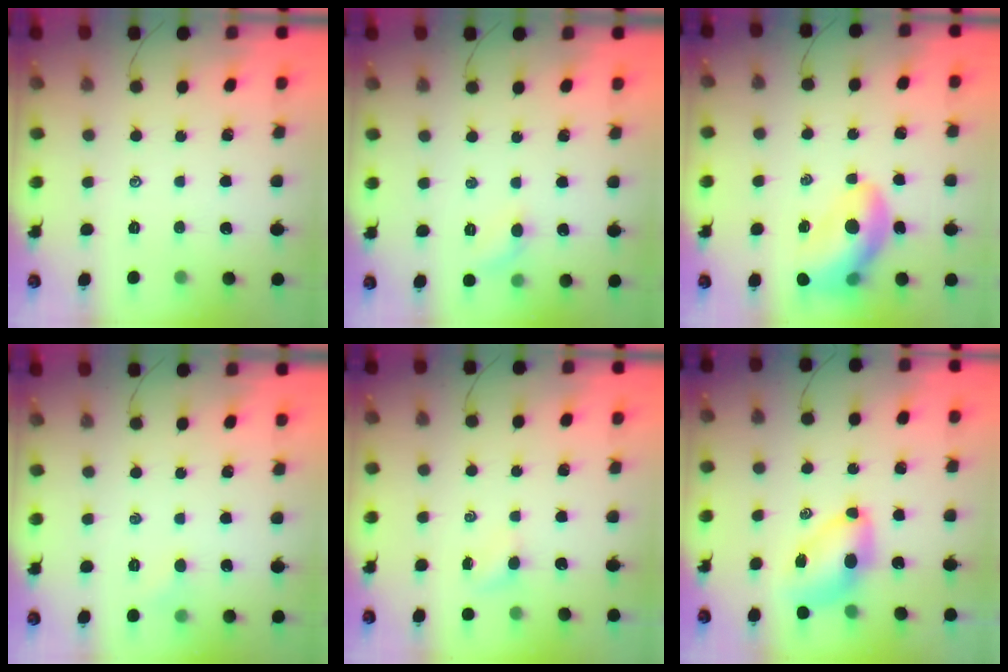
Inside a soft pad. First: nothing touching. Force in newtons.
{"total": 6.3, "press": 5.9, "slide": 2.0}
{"total": 12.6, "press": 12.1, "slide": 3.4}
{"total": 3.6, "press": 3.4, "slide": 1.1}
{"total": 2.9, "press": 2.7, "slide": 1.1}
{"total": 7.5, "press": 7.4, "slide": 1.1}